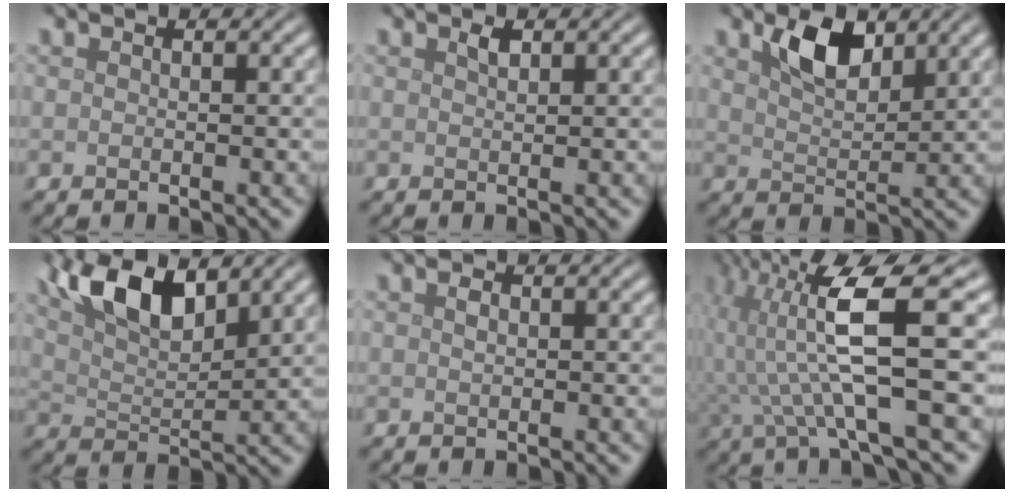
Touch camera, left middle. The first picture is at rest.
{"total": 0.9, "force": [0.7, 0.3, 0.5], "torque": [-0.009, 0.000, 0.014]}
{"total": 4.4, "force": [2.6, 2.2, 2.8], "torque": [-0.055, 0.002, 0.047]}
{"total": 7.7, "force": [4.6, 3.1, 5.3], "torque": [-0.104, 0.013, 0.084]}
{"total": 1.0, "force": [0.3, 0.6, 0.7], "torque": [-0.015, 0.002, 0.006]}
{"total": 9.4, "force": [1.4, 2.1, 9.0], "torque": [-0.165, 0.006, 0.023]}